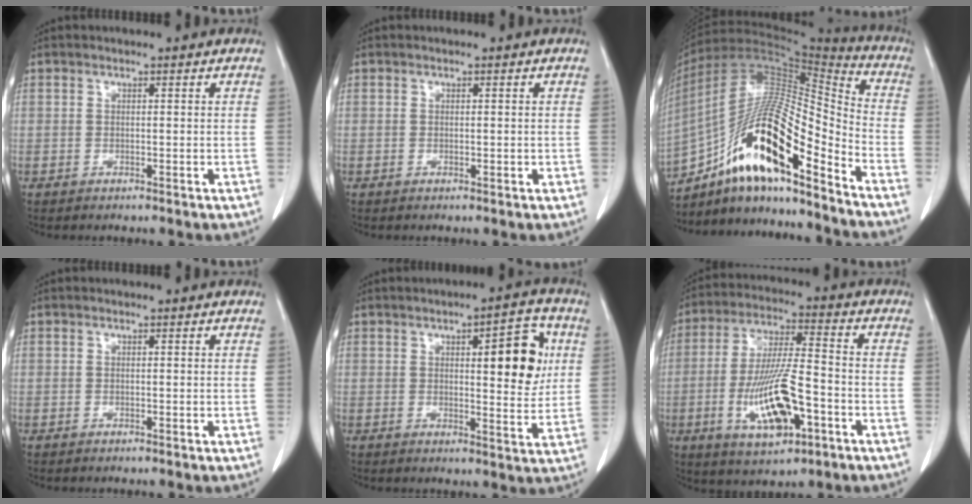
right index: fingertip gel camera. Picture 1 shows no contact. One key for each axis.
{"total": 0.7, "fx": -0.1, "fy": 0.3, "fz": 0.6, "tx": -0.010, "ty": -0.001, "tz": 0.001}
{"total": 21.0, "fx": -13.0, "fy": 3.5, "fz": 16.2, "tx": -0.306, "ty": -0.001, "tz": -0.231}
{"total": 0.0}
{"total": 9.6, "fx": 2.5, "fy": 2.6, "fz": 8.9, "tx": -0.114, "ty": 0.004, "tz": 0.033}
{"total": 13.8, "fx": -4.6, "fy": 3.5, "fz": 12.5, "tx": -0.247, "ty": -0.007, "tz": -0.076}